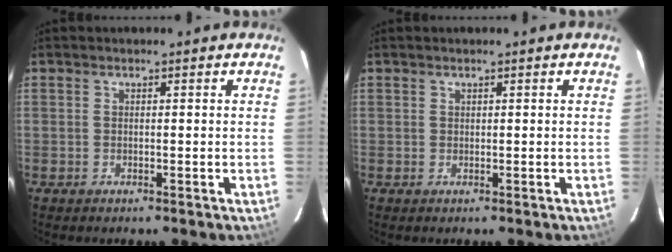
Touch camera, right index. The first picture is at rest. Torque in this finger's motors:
{"motor_torque": [0.00, 0.00, 0.00, 0.00]}